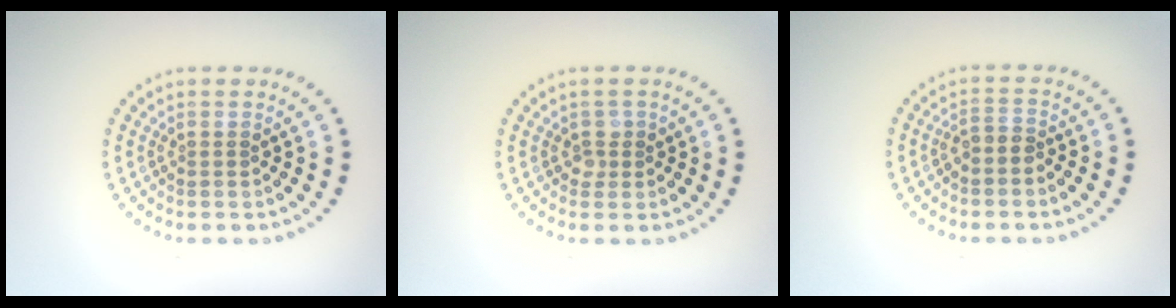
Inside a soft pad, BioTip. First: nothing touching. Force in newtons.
{"total": 1.2, "press": 1.1, "slide": 0.5}
{"total": 1.6, "press": 1.3, "slide": 1.0}